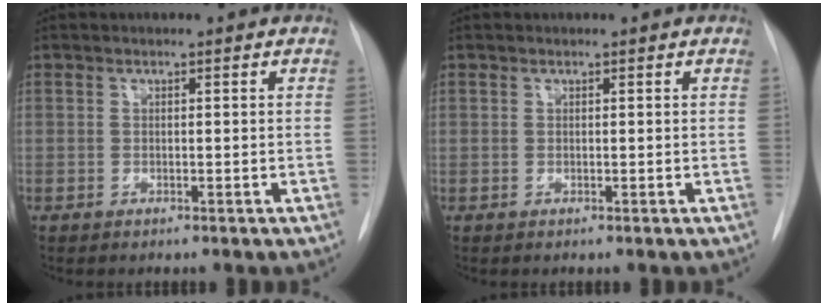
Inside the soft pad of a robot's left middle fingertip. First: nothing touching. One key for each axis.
{"total": 0.7, "fx": -0.2, "fy": -0.5, "fz": -0.5, "tx": 0.017, "ty": -0.005, "tz": -0.004}